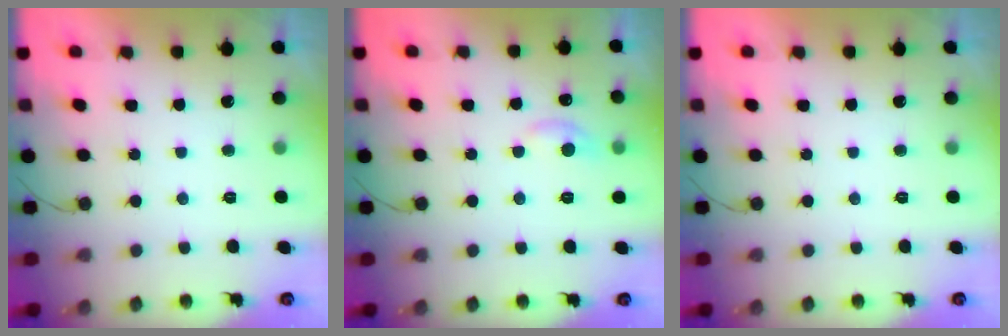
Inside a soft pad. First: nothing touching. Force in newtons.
{"total": 5.7, "press": 5.7, "slide": 0.8}
{"total": 0.0}